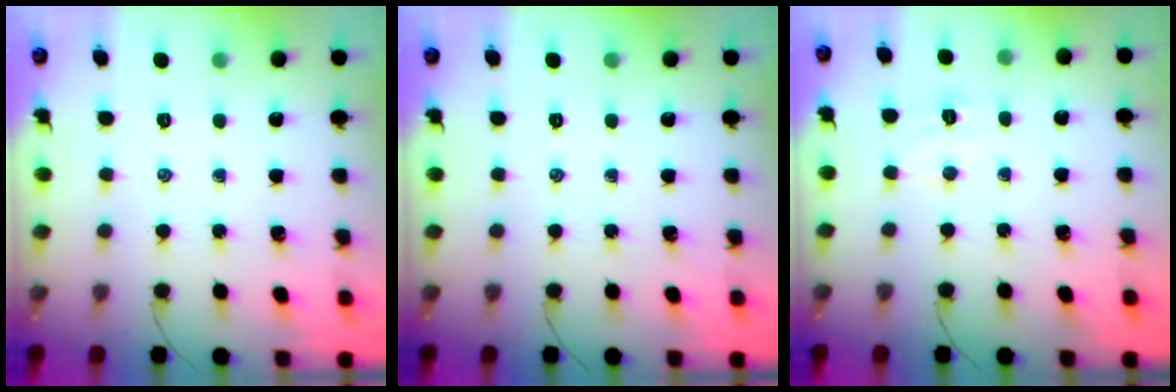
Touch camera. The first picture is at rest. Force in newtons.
{"total": 0.0}
{"total": 5.4, "press": 5.3, "slide": 1.1}